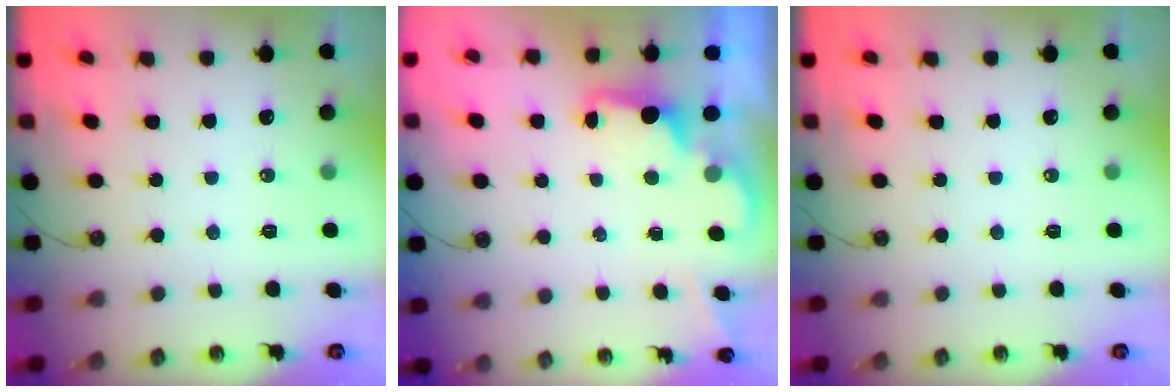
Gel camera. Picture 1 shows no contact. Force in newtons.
{"total": 1.5, "press": 1.4, "slide": 0.7}
{"total": 0.0}